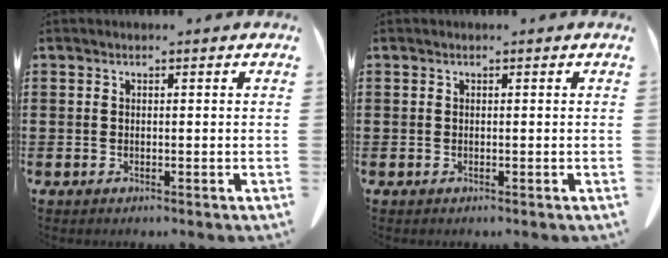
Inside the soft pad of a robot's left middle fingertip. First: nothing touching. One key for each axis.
{"total": 0.0}